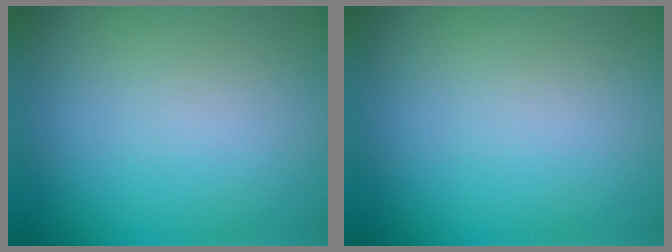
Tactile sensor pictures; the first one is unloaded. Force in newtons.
{"total": 0.0}